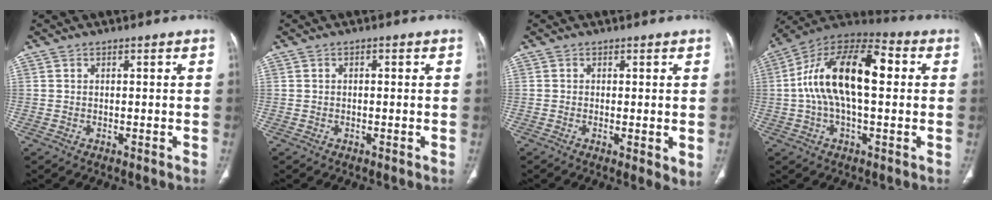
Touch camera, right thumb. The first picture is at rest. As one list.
[{"total": 0.7, "force": [0.1, 0.4, 0.6], "torque": [-0.010, 0.003, 0.000]}, {"total": 2.5, "force": [-0.2, 0.8, 2.3], "torque": [-0.042, -0.009, -0.006]}, {"total": 18.9, "force": [2.2, 8.9, 16.6], "torque": [-0.289, 0.043, 0.028]}]